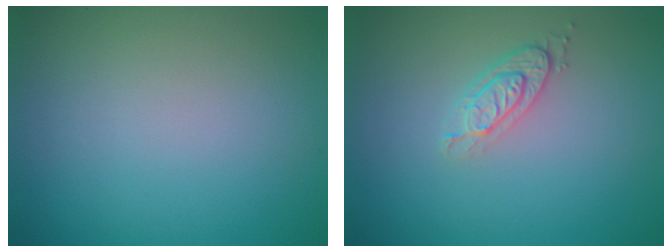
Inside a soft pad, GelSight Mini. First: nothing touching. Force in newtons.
{"total": 2.4, "press": 1.9, "slide": 1.4}